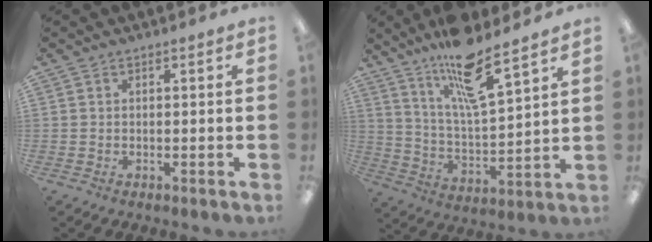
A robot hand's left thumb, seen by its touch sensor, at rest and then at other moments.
{"total": 14.8, "force": [11.2, 2.9, 9.1], "torque": [-0.167, -0.060, 0.186]}